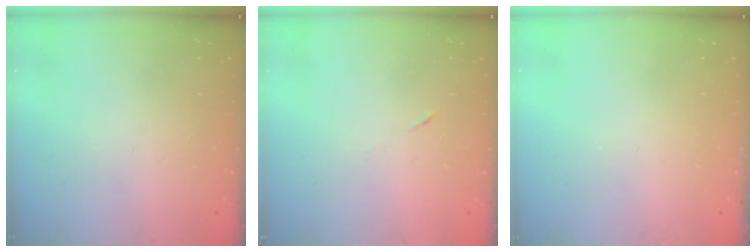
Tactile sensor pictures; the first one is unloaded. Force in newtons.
{"total": 3.3, "press": 3.0, "slide": 1.4}
{"total": 0.0}